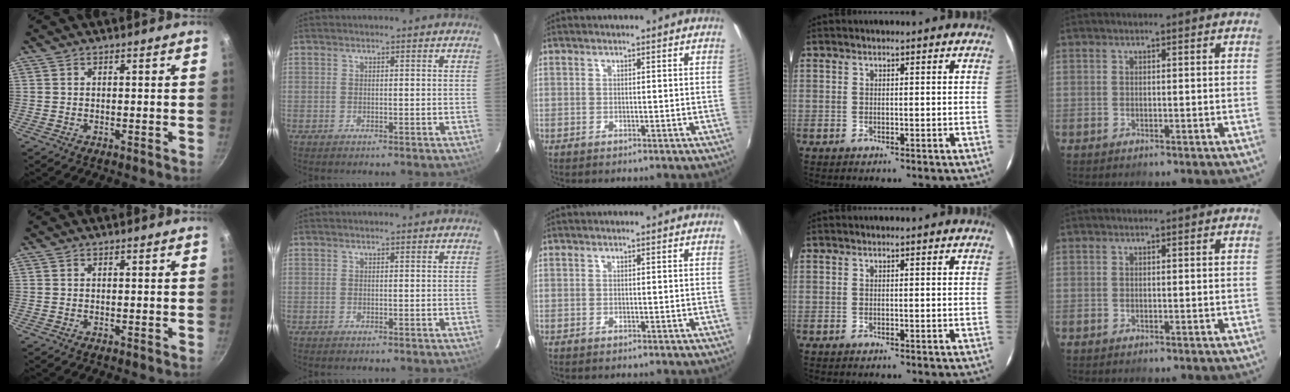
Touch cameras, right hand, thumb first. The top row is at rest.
{}